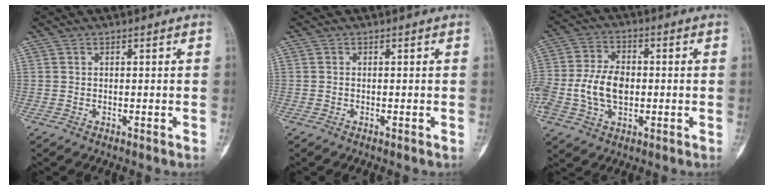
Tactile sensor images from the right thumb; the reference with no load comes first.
{"total": 0.0}
{"total": 10.8, "force": [-1.2, 7.2, 8.1], "torque": [-0.152, 0.016, -0.023]}